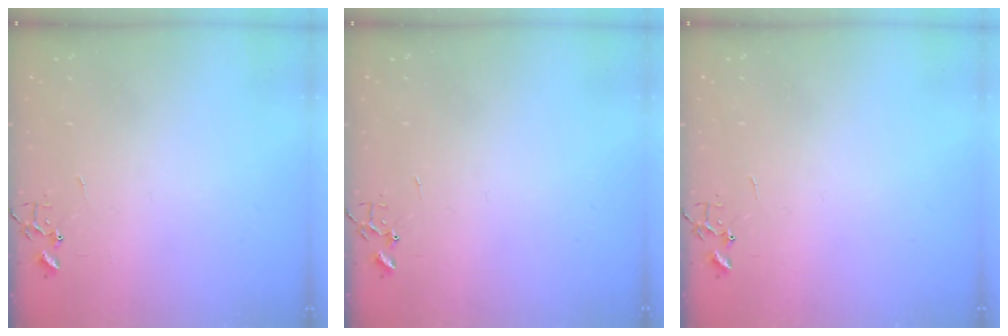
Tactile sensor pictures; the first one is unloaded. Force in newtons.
{"total": 0.0}
{"total": 0.0}